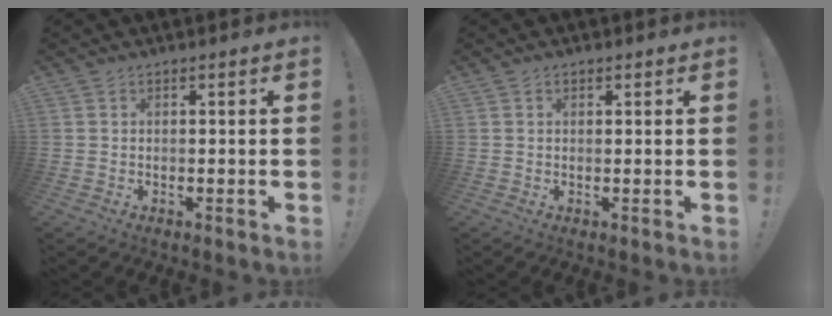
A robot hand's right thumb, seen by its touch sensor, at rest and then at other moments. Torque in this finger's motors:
{"motor_torque": [0.02, -0.11, -0.20, 0.11, 0.03]}